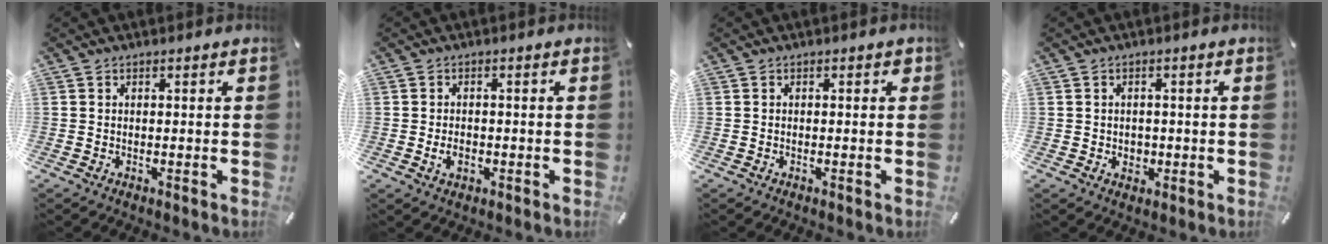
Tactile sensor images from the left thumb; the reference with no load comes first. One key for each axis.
{"total": 3.0, "fx": -1.0, "fy": 1.9, "fz": 2.1, "tx": -0.044, "ty": 0.001, "tz": -0.018}
{"total": 0.7, "fx": -0.3, "fy": 0.5, "fz": 0.4, "tx": -0.007, "ty": 0.002, "tz": -0.006}
{"total": 2.3, "fx": -0.3, "fy": 2.1, "fz": 0.8, "tx": -0.011, "ty": 0.000, "tz": -0.009}